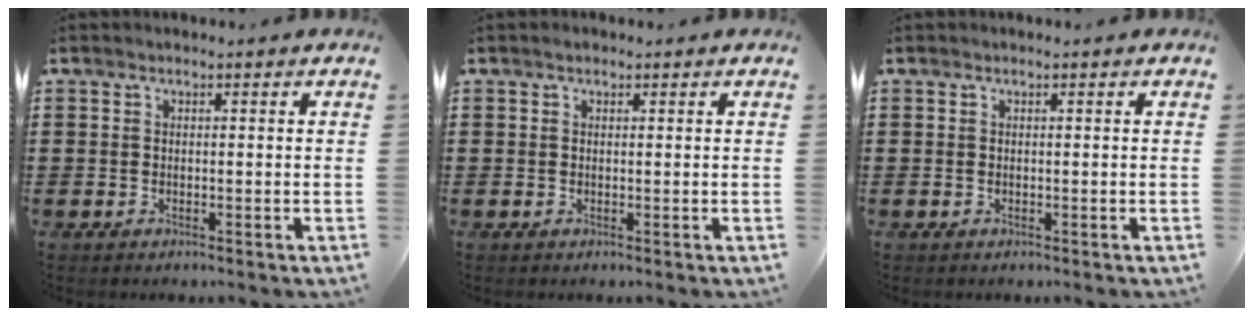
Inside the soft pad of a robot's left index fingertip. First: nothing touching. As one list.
[{"total": 0.5, "force": [0.3, 0.4, 0.2], "torque": [-0.005, 0.004, 0.005]}, {"total": 0.0}]